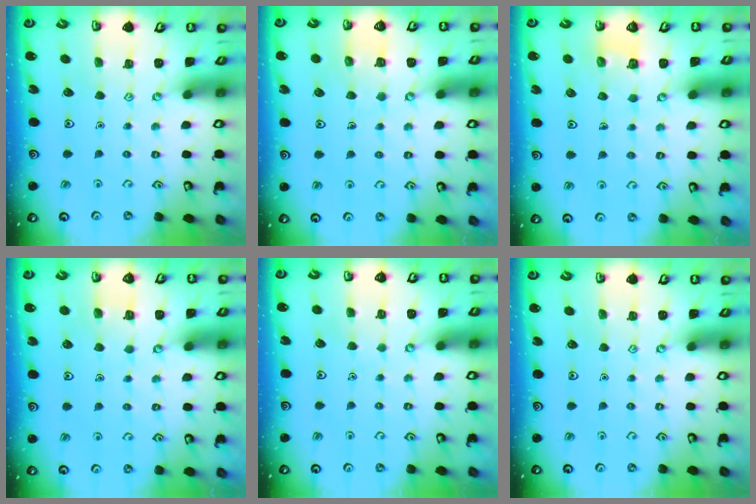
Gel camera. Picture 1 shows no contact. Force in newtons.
{"total": 4.7, "press": 4.7, "slide": 0.4}
{"total": 3.2, "press": 3.2, "slide": 0.2}
{"total": 3.9, "press": 3.8, "slide": 0.3}
{"total": 1.4, "press": 1.4, "slide": 0.1}
{"total": 0.0}